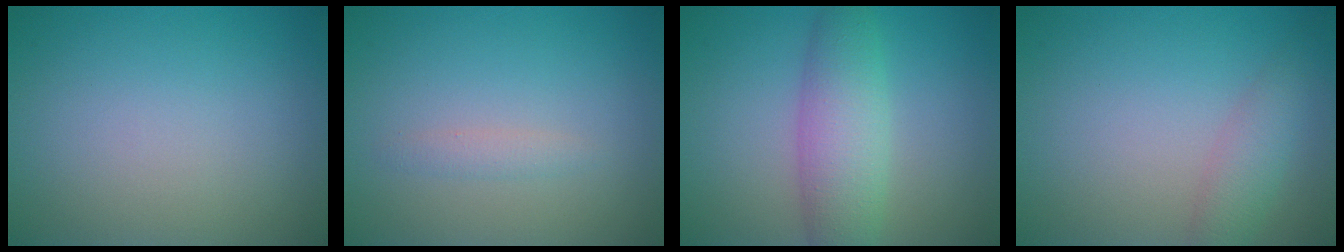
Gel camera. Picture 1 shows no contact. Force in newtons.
{"total": 1.0, "press": 1.0, "slide": 0.0}
{"total": 5.0, "press": 5.0, "slide": 0.1}
{"total": 2.5, "press": 2.5, "slide": 0.1}